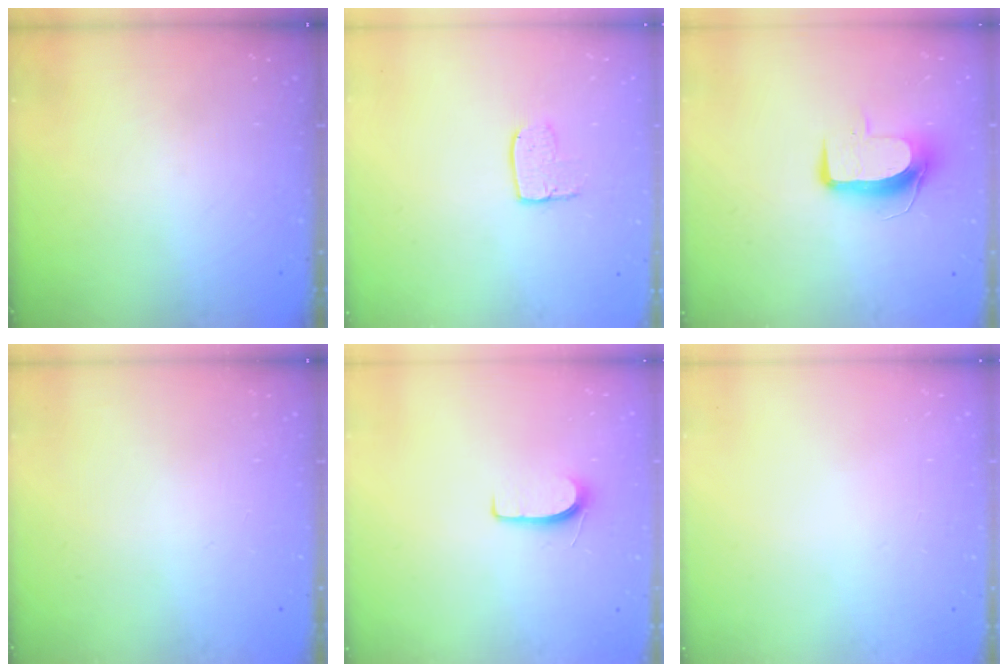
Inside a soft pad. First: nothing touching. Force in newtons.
{"total": 6.0, "press": 6.0, "slide": 0.3}
{"total": 9.5, "press": 9.5, "slide": 0.8}
{"total": 0.0}
{"total": 5.8, "press": 5.8, "slide": 0.6}
{"total": 0.0}